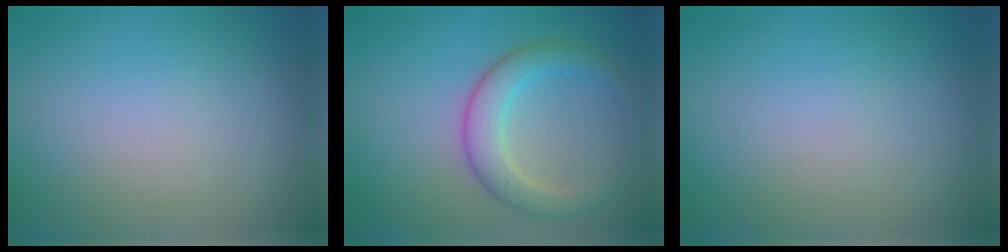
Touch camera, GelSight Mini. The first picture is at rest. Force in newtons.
{"total": 3.8, "press": 3.8, "slide": 0.4}
{"total": 0.0}